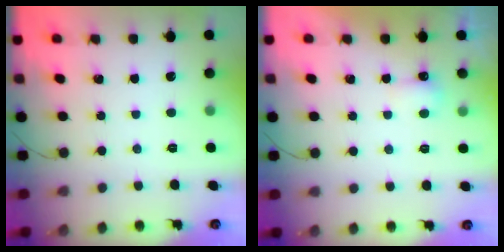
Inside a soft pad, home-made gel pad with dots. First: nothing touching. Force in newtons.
{"total": 3.2, "press": 3.1, "slide": 0.8}